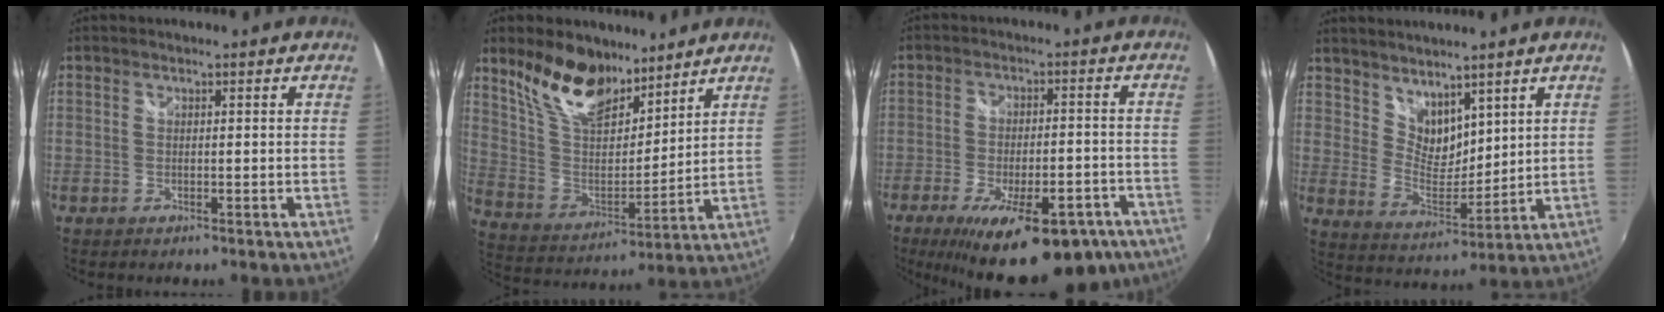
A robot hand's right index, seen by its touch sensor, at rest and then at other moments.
{"total": 15.7, "force": [11.3, 7.2, 8.2], "torque": [-0.172, 0.011, 0.220]}
{"total": 21.9, "force": [-15.0, 7.7, 13.9], "torque": [-0.233, -0.037, -0.203]}
{"total": 8.1, "force": [6.1, 4.3, 3.0], "torque": [-0.043, -0.001, 0.123]}